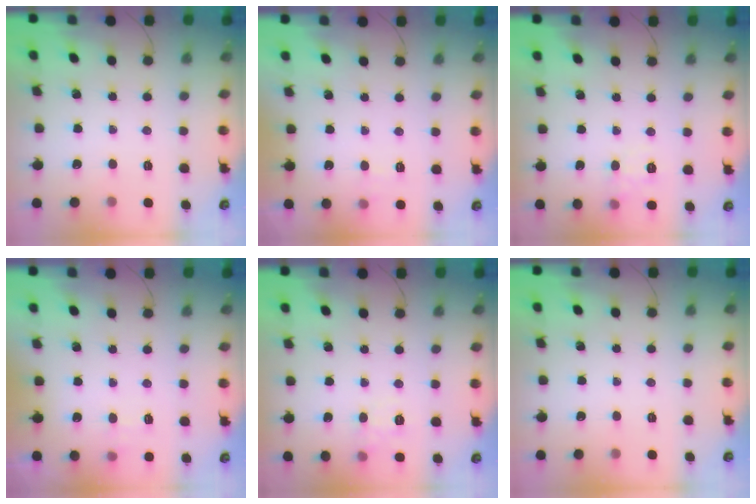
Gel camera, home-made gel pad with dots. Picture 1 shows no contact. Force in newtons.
{"total": 5.7, "press": 5.5, "slide": 1.7}
{"total": 6.4, "press": 6.2, "slide": 1.9}
{"total": 7.2, "press": 7.0, "slide": 1.8}
{"total": 6.4, "press": 6.2, "slide": 1.9}
{"total": 0.0}